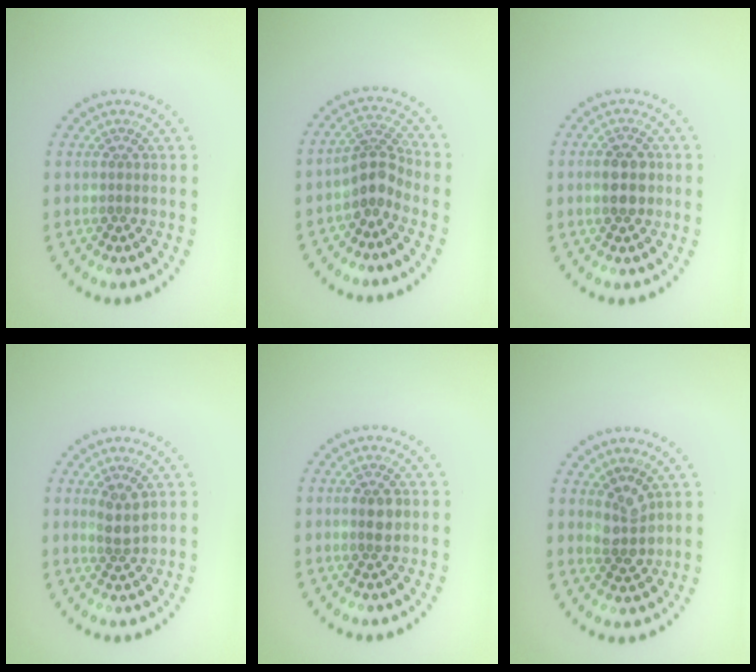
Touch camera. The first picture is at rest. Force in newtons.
{"total": 2.8, "press": 2.2, "slide": 1.8}
{"total": 2.8, "press": 2.8, "slide": 0.2}
{"total": 1.9, "press": 1.5, "slide": 1.2}
{"total": 1.7, "press": 1.6, "slide": 0.6}
{"total": 2.3, "press": 2.0, "slide": 1.2}